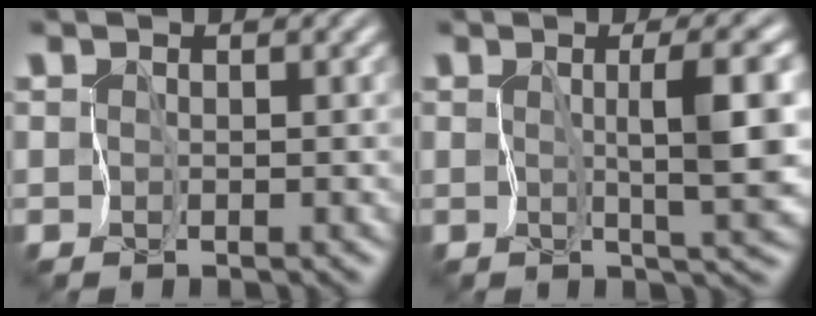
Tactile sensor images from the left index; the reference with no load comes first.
{"total": 5.7, "force": [0.4, 1.2, 5.6], "torque": [-0.080, 0.000, 0.005]}